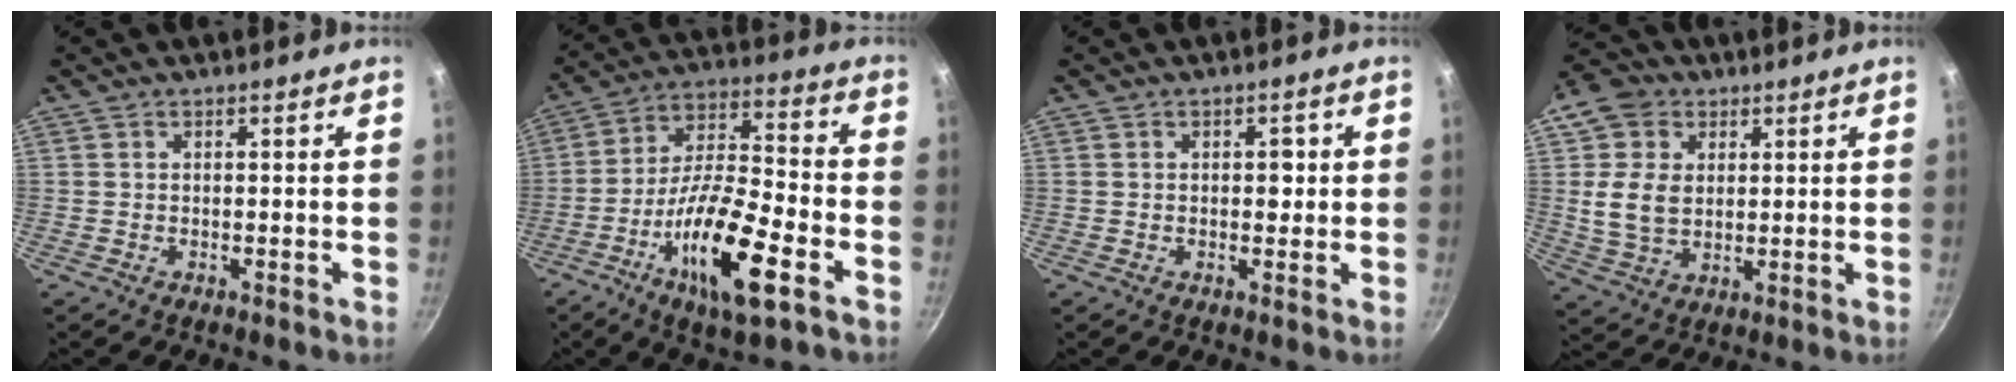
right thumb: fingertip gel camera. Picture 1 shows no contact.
{"total": 18.5, "force": [-8.0, 5.5, 15.8], "torque": [-0.275, 0.036, -0.148]}
{"total": 2.3, "force": [0.3, 1.6, 1.7], "torque": [-0.009, 0.002, 0.003]}
{"total": 11.3, "force": [2.7, 8.8, 6.6], "torque": [-0.097, -0.008, 0.047]}